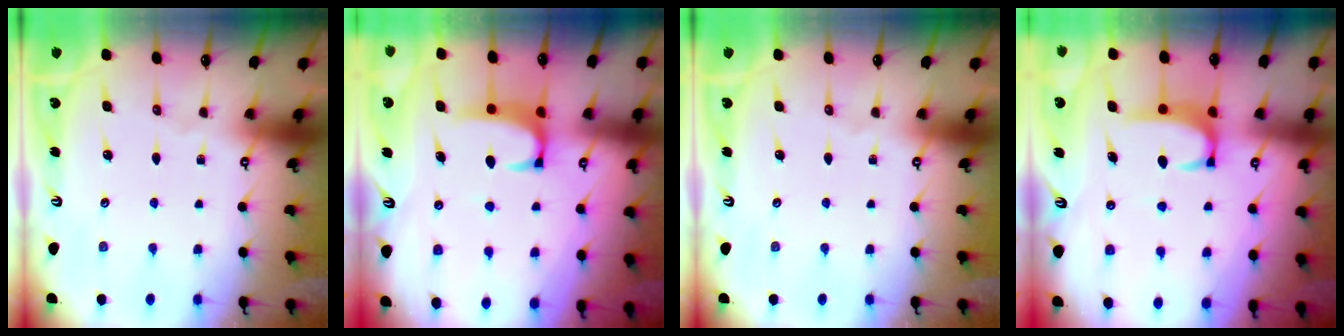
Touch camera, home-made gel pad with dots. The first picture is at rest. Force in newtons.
{"total": 1.9, "press": 1.8, "slide": 0.3}
{"total": 0.0}
{"total": 3.0, "press": 3.0, "slide": 0.5}